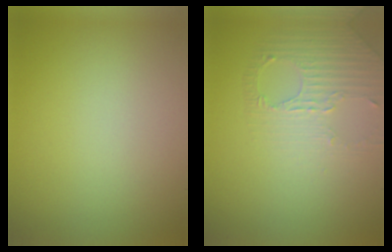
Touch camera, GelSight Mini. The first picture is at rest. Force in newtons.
{"total": 1.8, "press": 1.5, "slide": 1.0}